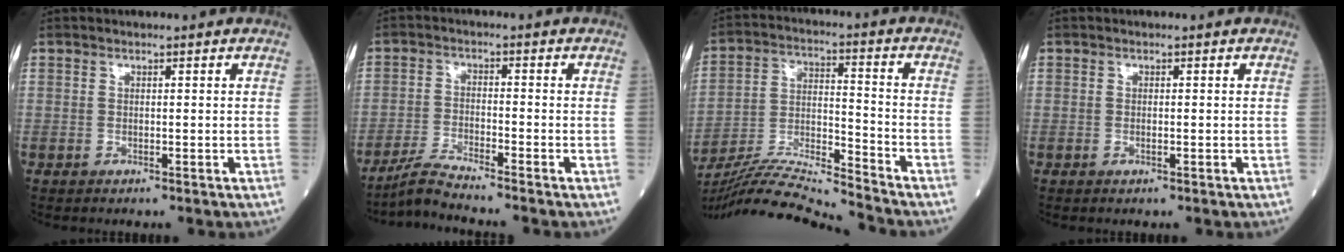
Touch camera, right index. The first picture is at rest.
{"total": 4.7, "force": [-4.3, -1.5, 1.2], "torque": [-0.034, -0.025, -0.084]}
{"total": 14.4, "force": [-13.7, -2.2, 3.9], "torque": [-0.075, 0.009, -0.249]}
{"total": 0.6, "force": [-0.2, 0.1, 0.5], "torque": [-0.011, -0.001, -0.002]}